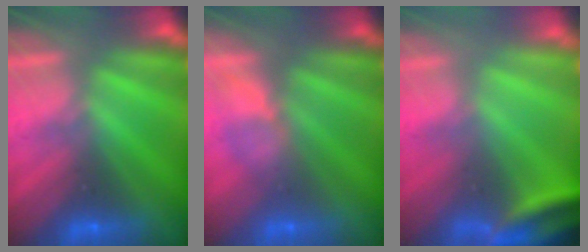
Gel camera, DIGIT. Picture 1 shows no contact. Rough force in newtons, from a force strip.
{"total": 3.5}
{"total": 3.3}